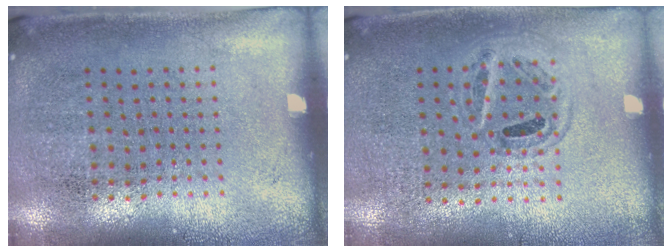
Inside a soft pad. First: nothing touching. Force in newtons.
{"total": 1.1, "press": 1.0, "slide": 0.4}